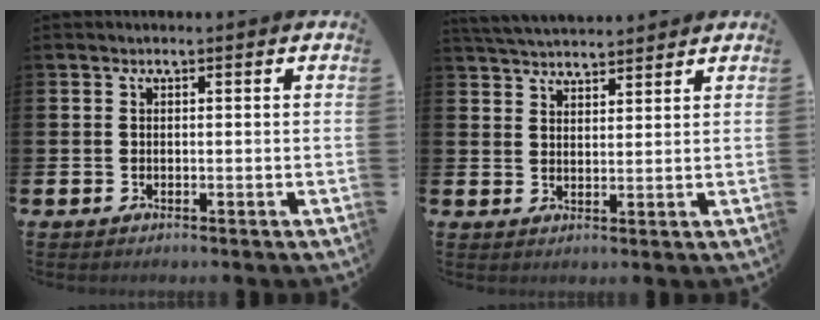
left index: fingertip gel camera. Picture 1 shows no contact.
{"total": 4.1, "force": [4.1, 0.5, 0.2], "torque": [-0.009, -0.020, 0.074]}